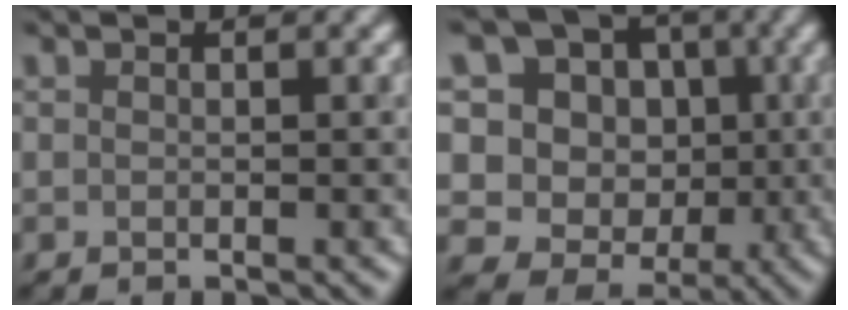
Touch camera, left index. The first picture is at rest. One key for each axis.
{"total": 12.4, "fx": 2.9, "fy": 10.8, "fz": 5.2, "tx": -0.132, "ty": 0.035, "tz": 0.036}